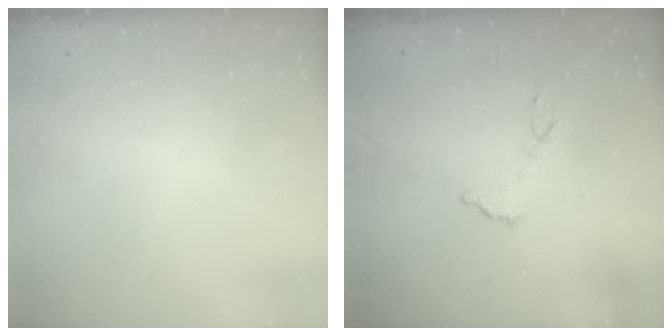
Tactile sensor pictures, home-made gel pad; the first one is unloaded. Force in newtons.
{"total": 7.3, "press": 7.3, "slide": 0.5}